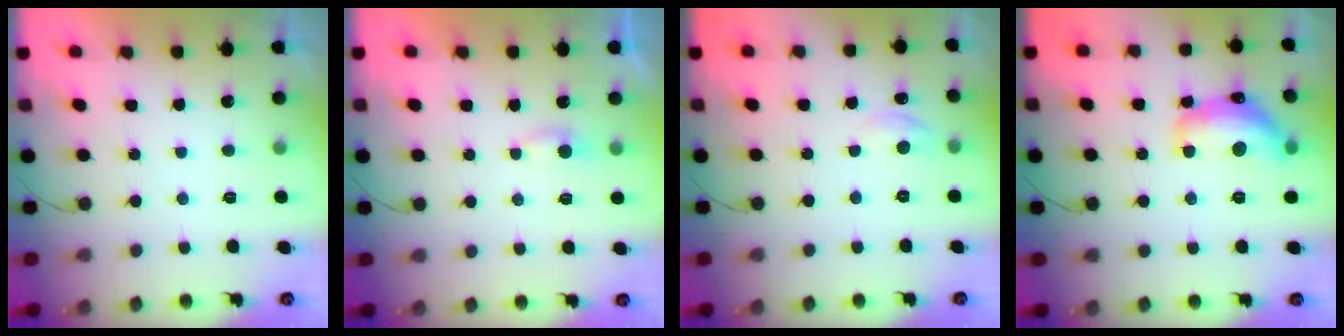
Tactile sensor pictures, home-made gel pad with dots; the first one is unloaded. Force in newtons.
{"total": 2.3, "press": 2.3, "slide": 0.3}
{"total": 5.9, "press": 5.8, "slide": 0.9}
{"total": 17.4, "press": 17.4, "slide": 1.1}